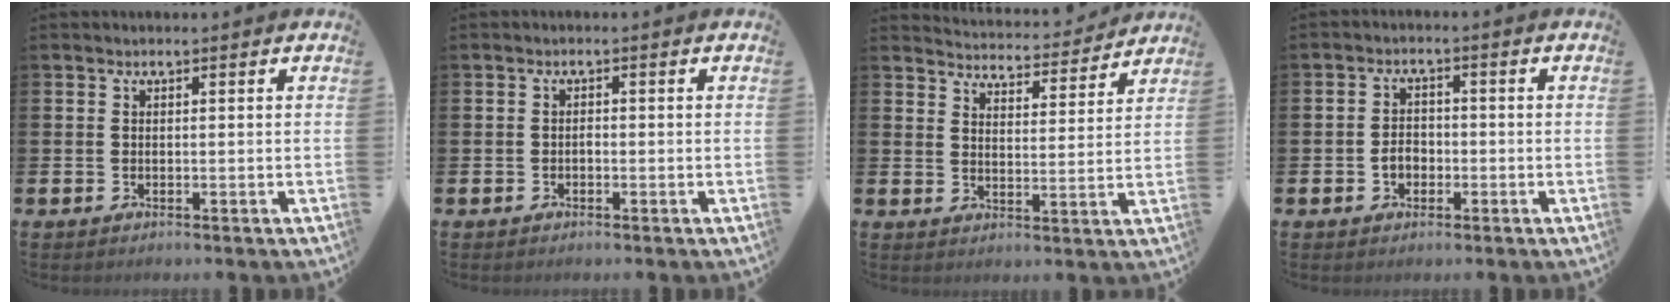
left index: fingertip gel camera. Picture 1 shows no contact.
{"total": 0.7, "force": [-0.4, 0.4, 0.3], "torque": [-0.006, -0.001, -0.009]}
{"total": 4.6, "force": [4.6, 0.4, 0.1], "torque": [-0.017, -0.038, 0.077]}
{"total": 2.6, "force": [-0.9, 2.0, 1.4], "torque": [-0.020, -0.001, -0.022]}